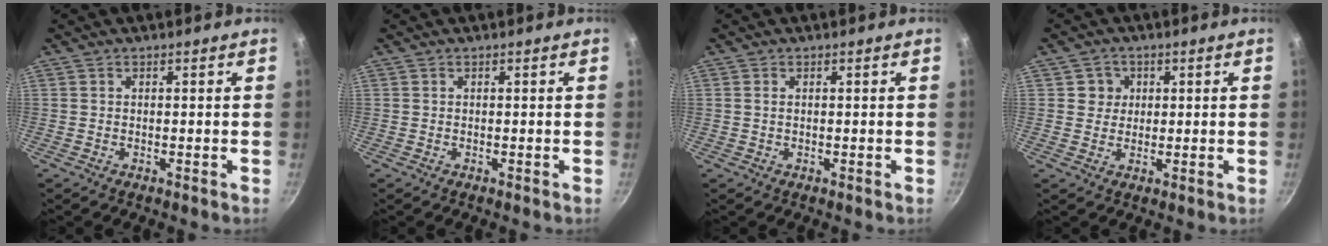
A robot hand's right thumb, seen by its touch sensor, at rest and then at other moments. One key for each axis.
{"total": 0.0}
{"total": 0.7, "fx": 0.1, "fy": 0.4, "fz": 0.6, "tx": -0.011, "ty": 0.000, "tz": 0.002}
{"total": 3.6, "fx": 0.9, "fy": 3.4, "fz": 0.5, "tx": 0.020, "ty": 0.004, "tz": 0.010}